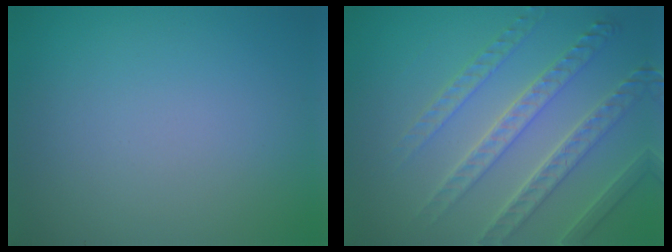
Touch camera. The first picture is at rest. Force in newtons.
{"total": 4.5, "press": 4.4, "slide": 0.9}